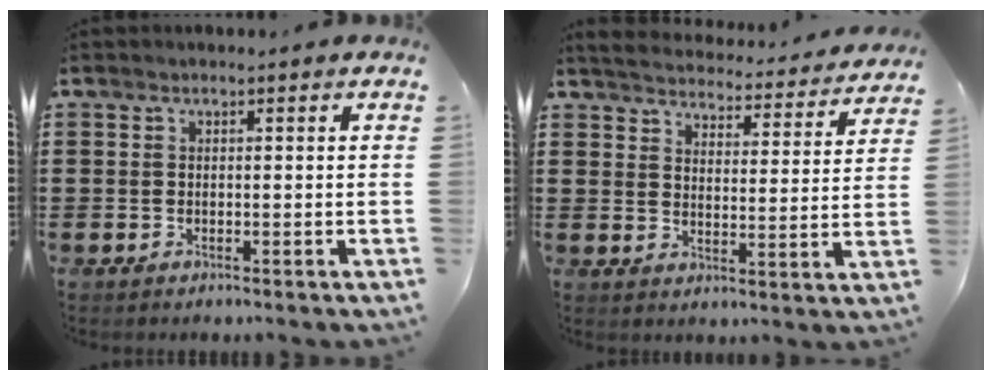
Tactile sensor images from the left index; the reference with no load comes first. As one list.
[{"total": 4.3, "force": [4.2, -0.3, 0.3], "torque": [-0.030, -0.037, 0.069]}]